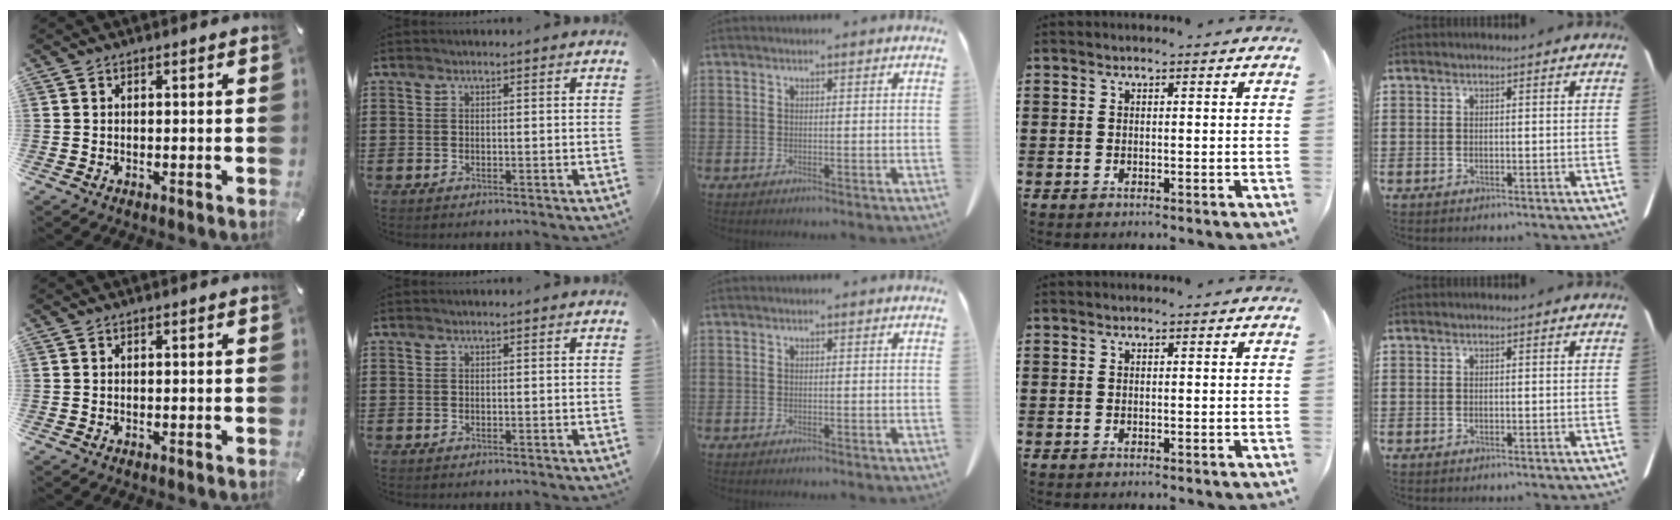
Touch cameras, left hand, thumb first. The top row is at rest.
{}